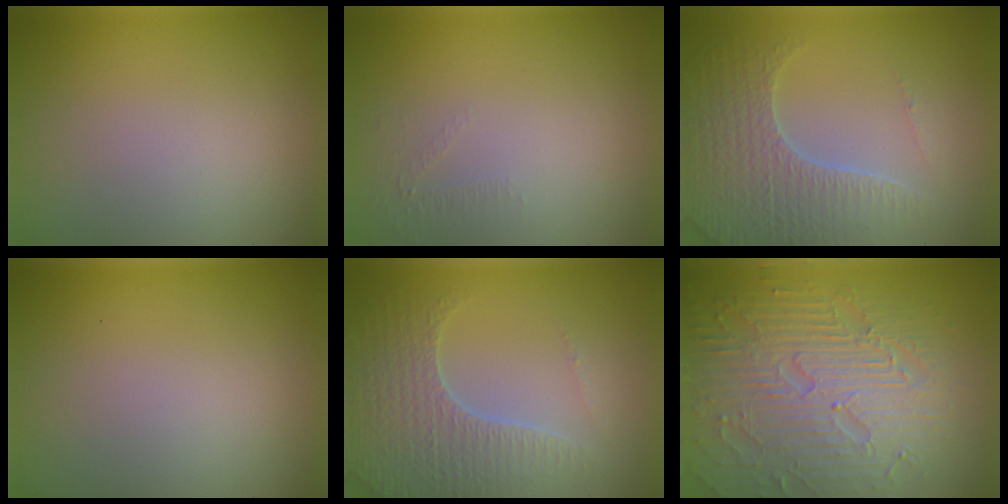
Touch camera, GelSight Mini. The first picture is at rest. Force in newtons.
{"total": 0.5, "press": 0.2, "slide": 0.5}
{"total": 4.9, "press": 4.4, "slide": 2.3}
{"total": 0.0}
{"total": 4.6, "press": 4.2, "slide": 1.9}
{"total": 9.1, "press": 6.3, "slide": 6.5}